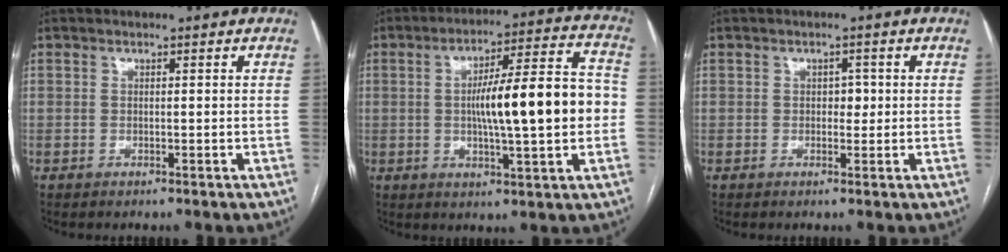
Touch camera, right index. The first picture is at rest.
{"total": 15.3, "force": [-0.7, 2.1, 15.1], "torque": [-0.233, 0.026, -0.009]}
{"total": 1.8, "force": [0.1, 1.2, 1.3], "torque": [-0.013, 0.004, 0.001]}